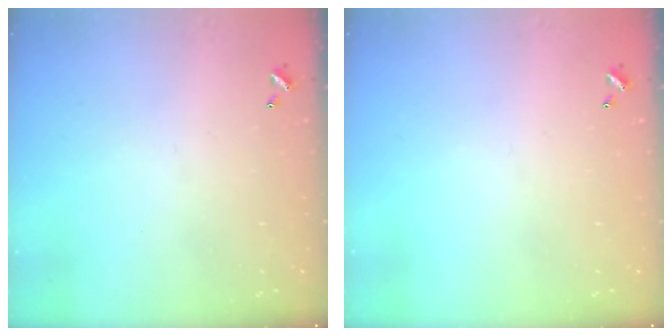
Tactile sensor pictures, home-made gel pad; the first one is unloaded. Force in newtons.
{"total": 0.0}